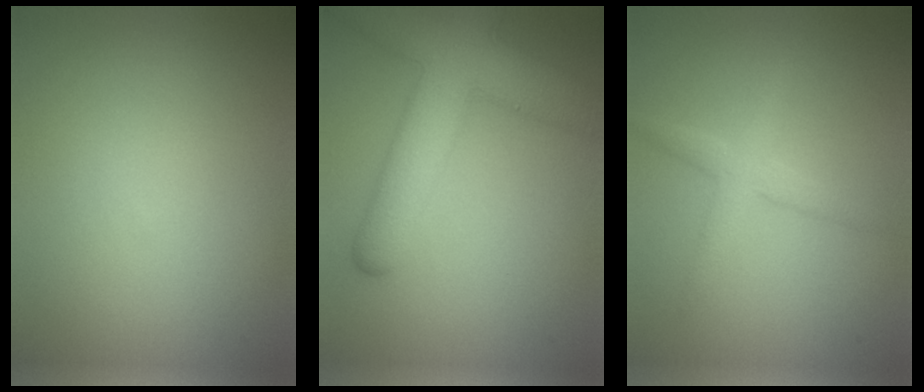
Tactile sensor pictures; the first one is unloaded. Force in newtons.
{"total": 8.3, "press": 8.3, "slide": 0.5}
{"total": 2.3, "press": 2.3, "slide": 0.1}